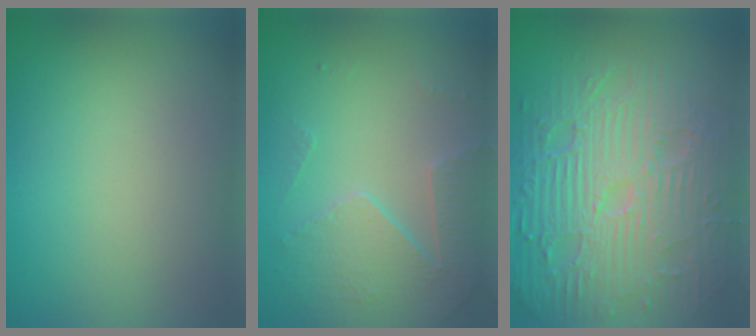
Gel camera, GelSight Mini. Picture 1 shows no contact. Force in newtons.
{"total": 3.7, "press": 3.6, "slide": 0.9}
{"total": 11.2, "press": 7.3, "slide": 8.5}